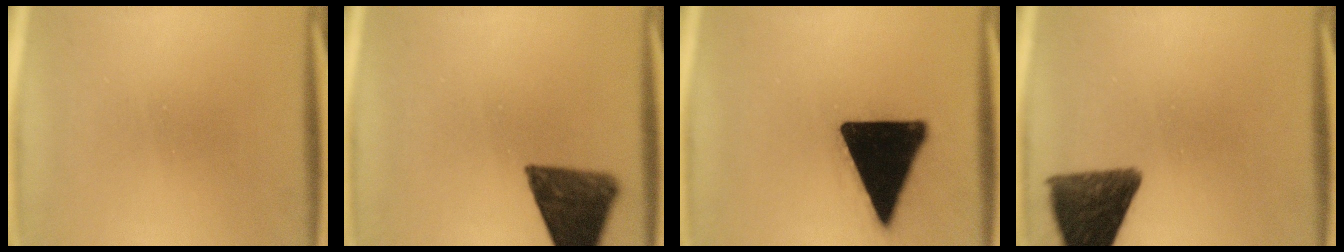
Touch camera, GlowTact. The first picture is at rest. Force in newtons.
{"total": 11.5}
{"total": 20.3}
{"total": 11.6}